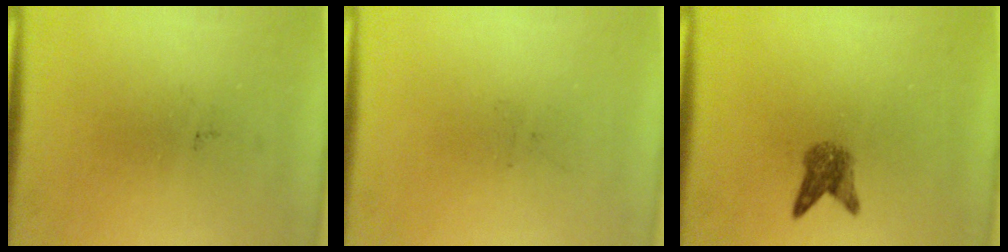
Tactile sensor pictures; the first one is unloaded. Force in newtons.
{"total": 0.0}
{"total": 2.9}